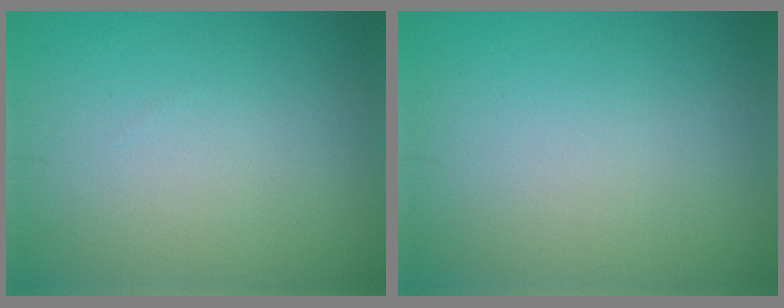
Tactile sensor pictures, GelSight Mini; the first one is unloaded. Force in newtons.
{"total": 0.0}